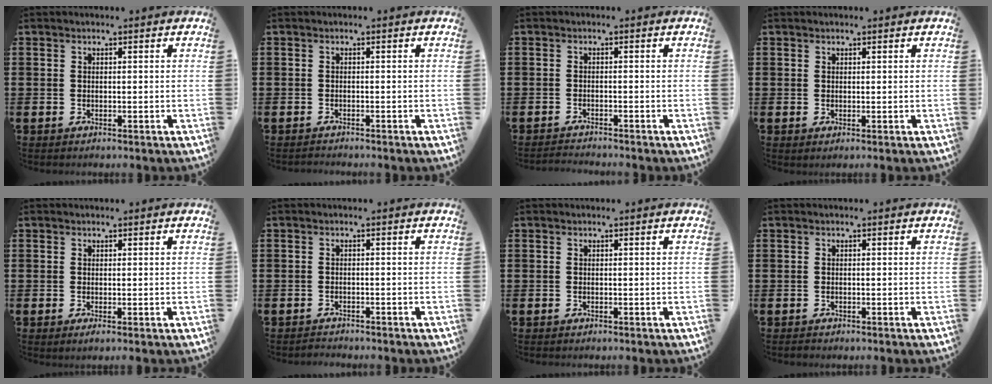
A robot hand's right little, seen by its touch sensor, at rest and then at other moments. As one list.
[{"total": 0.9, "force": [-0.9, 0.0, -0.1], "torque": [-0.002, 0.000, -0.019]}, {"total": 1.5, "force": [-1.5, -0.1, -0.1], "torque": [-0.003, 0.003, -0.032]}, {"total": 0.0}, {"total": 0.5, "force": [-0.1, 0.0, 0.5], "torque": [0.001, -0.005, -0.005]}, {"total": 1.2, "force": [-1.2, 0.1, -0.4], "torque": [-0.003, 0.002, -0.022]}, {"total": 0.0}, {"total": 0.7, "force": [-0.6, 0.1, -0.3], "torque": [-0.004, 0.002, -0.010]}]